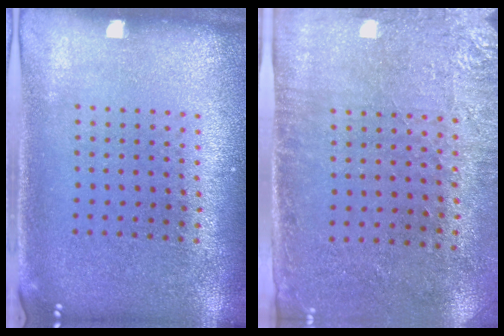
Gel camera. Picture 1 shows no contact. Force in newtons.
{"total": 2.8, "press": 2.3, "slide": 1.6}